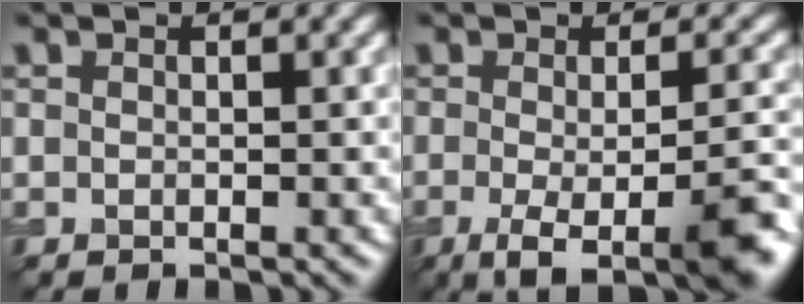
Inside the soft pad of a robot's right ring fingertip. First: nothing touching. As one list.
[{"total": 8.3, "force": [-3.2, 2.4, 7.3], "torque": [-0.105, -0.012, -0.048]}]